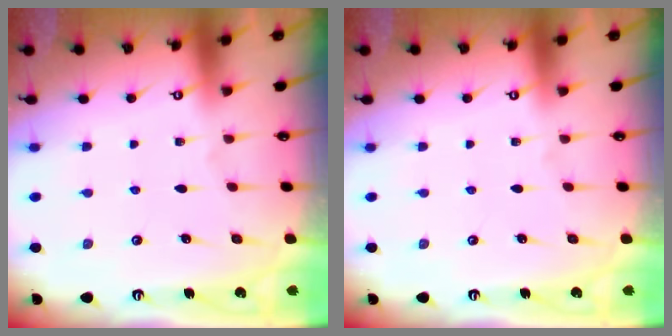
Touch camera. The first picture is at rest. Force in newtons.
{"total": 0.0}